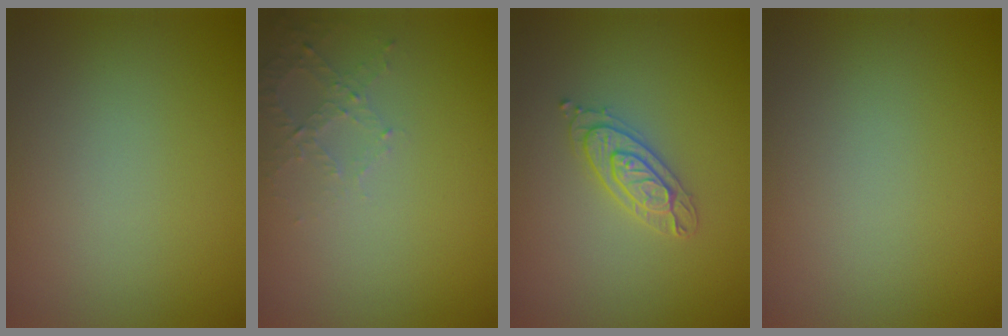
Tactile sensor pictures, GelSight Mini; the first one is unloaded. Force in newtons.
{"total": 1.8, "press": 1.7, "slide": 0.5}
{"total": 2.3, "press": 2.2, "slide": 0.5}
{"total": 0.0}